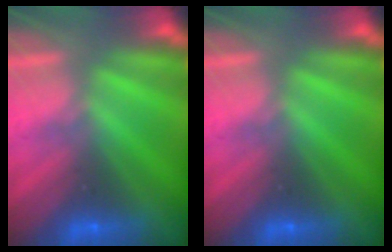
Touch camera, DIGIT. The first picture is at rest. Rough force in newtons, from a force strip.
{"total": 0.0}